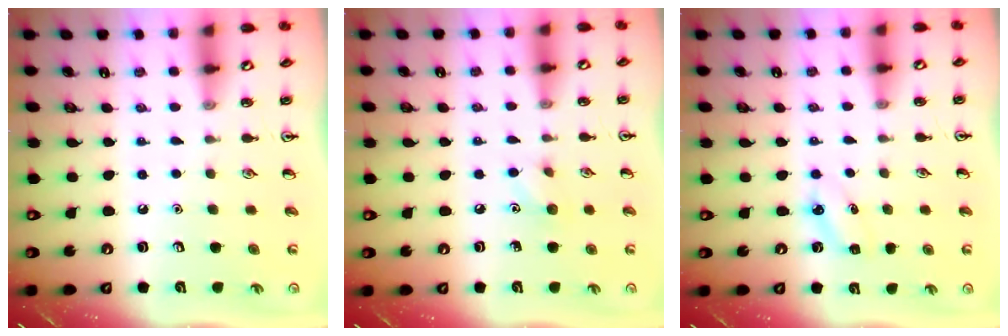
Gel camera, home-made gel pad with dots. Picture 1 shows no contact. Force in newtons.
{"total": 5.7, "press": 5.5, "slide": 1.7}
{"total": 5.0, "press": 4.8, "slide": 1.6}